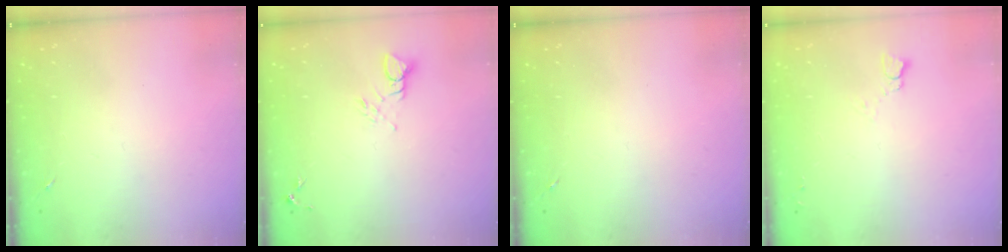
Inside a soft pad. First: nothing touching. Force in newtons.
{"total": 4.1, "press": 4.1, "slide": 0.4}
{"total": 0.0}
{"total": 2.5, "press": 2.5, "slide": 0.2}